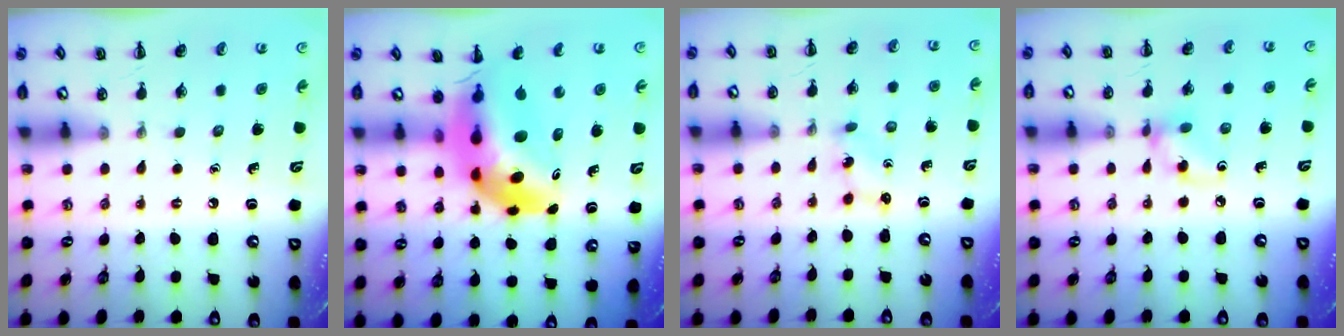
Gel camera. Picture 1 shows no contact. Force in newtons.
{"total": 11.3, "press": 10.8, "slide": 3.5}
{"total": 1.7, "press": 1.6, "slide": 0.6}
{"total": 5.6, "press": 5.6, "slide": 0.1}